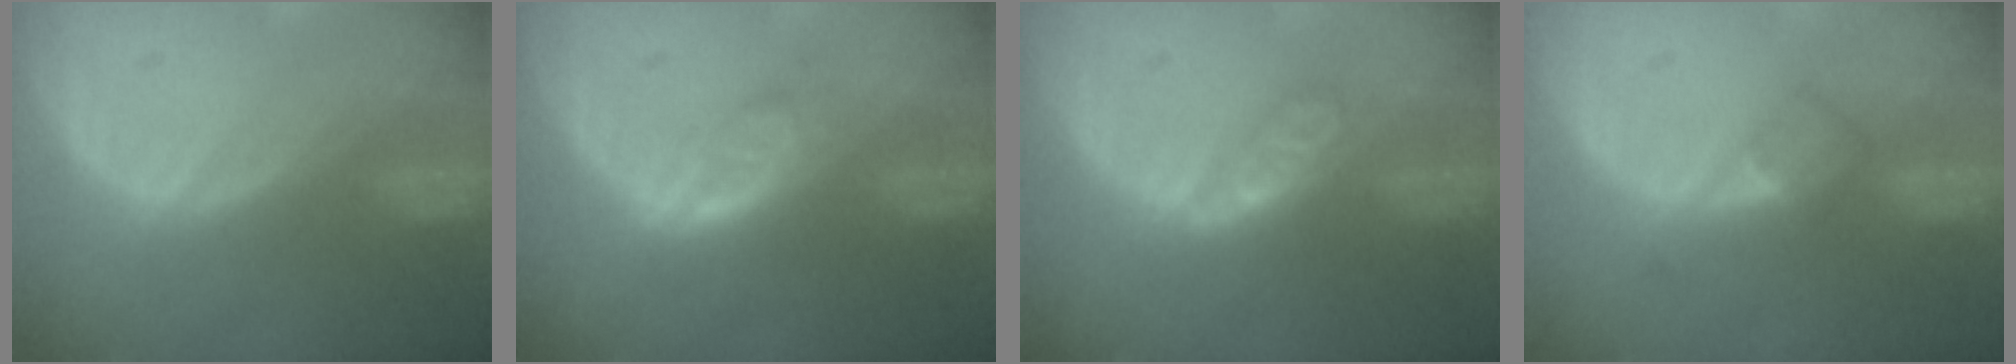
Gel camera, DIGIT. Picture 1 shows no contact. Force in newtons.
{"total": 3.8, "press": 3.8, "slide": 0.2}
{"total": 4.6, "press": 4.0, "slide": 2.2}
{"total": 2.7, "press": 2.4, "slide": 1.1}